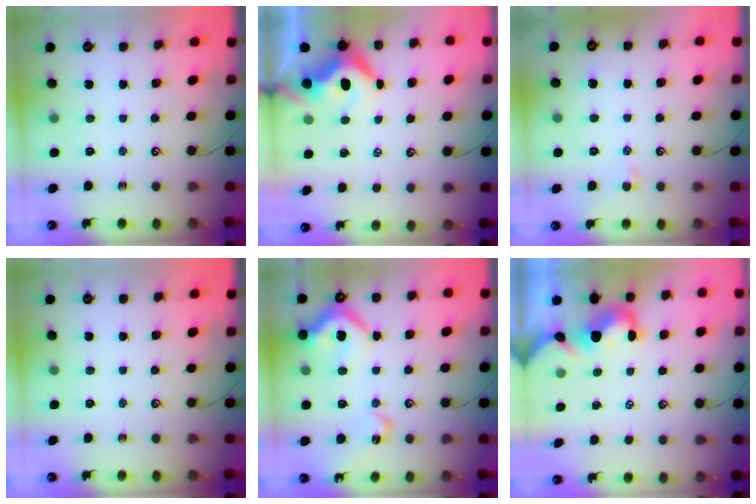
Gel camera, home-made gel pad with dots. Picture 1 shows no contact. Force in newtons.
{"total": 5.0, "press": 4.8, "slide": 1.4}
{"total": 0.0}
{"total": 0.0}
{"total": 13.7, "press": 13.7, "slide": 1.5}
{"total": 0.0}